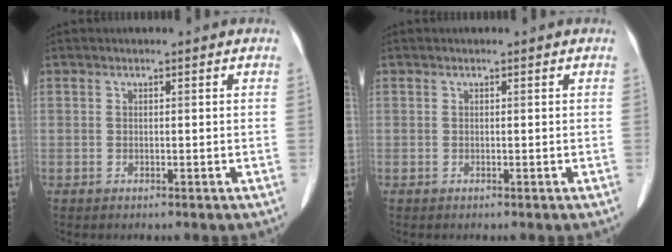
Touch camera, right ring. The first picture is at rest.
{"total": 0.0}